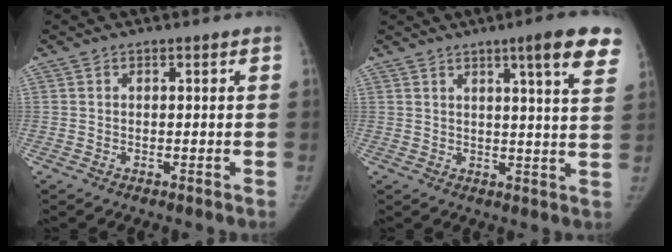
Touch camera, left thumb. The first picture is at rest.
{"total": 10.4, "force": [6.3, 1.0, 8.2], "torque": [-0.093, -0.030, 0.071]}